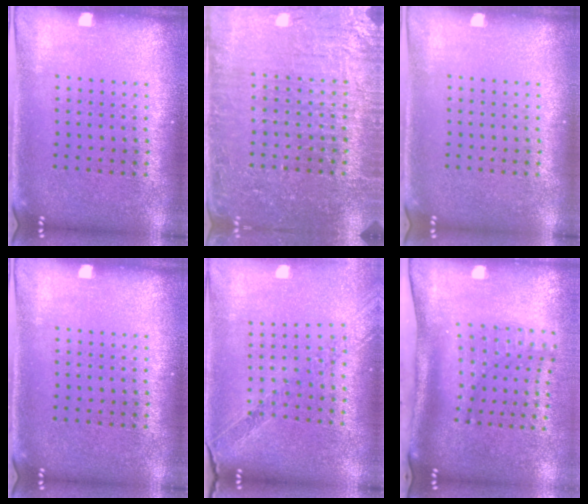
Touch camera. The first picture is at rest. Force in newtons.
{"total": 4.1, "press": 4.0, "slide": 1.1}
{"total": 0.0}
{"total": 0.0}
{"total": 1.1, "press": 1.0, "slide": 0.1}
{"total": 2.1, "press": 1.5, "slide": 1.5}